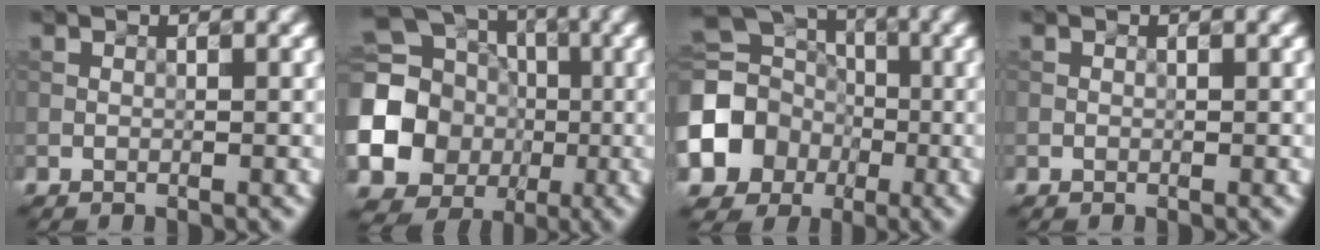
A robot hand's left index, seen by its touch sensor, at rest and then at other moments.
{"total": 20.1, "force": [-2.4, 18.9, 6.5], "torque": [-0.175, -0.011, -0.078]}
{"total": 11.7, "force": [-2.6, 10.3, 4.8], "torque": [-0.119, -0.015, -0.071]}
{"total": 0.0}